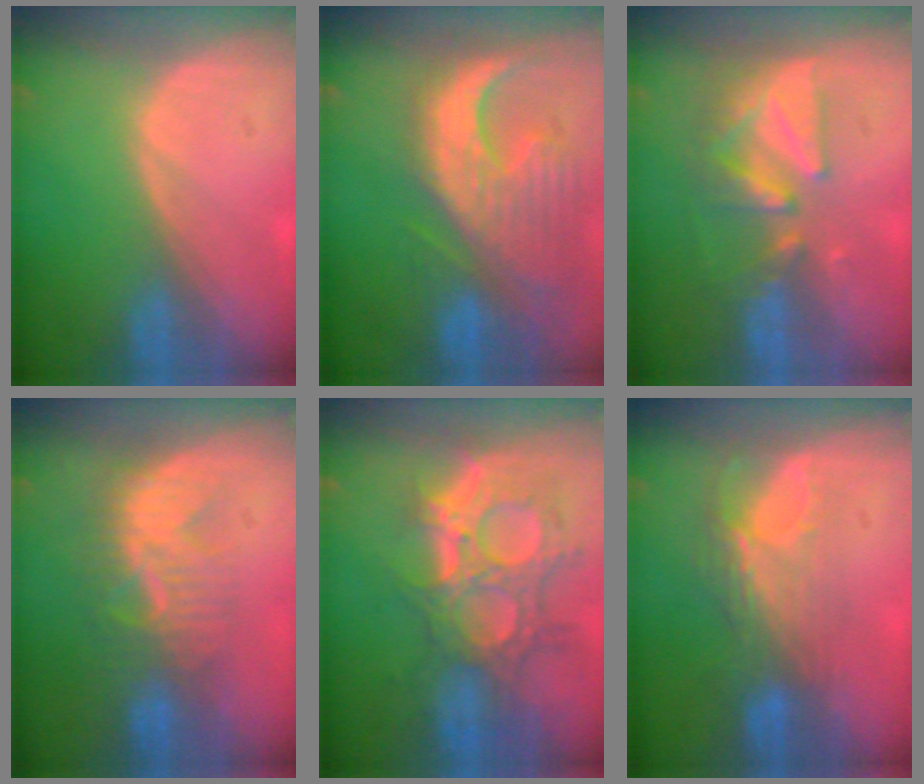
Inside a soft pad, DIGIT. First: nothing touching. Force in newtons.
{"total": 13.3, "press": 11.3, "slide": 7.0}
{"total": 8.6, "press": 7.7, "slide": 4.0}
{"total": 8.3, "press": 8.0, "slide": 2.2}
{"total": 12.0, "press": 10.8, "slide": 5.4}
{"total": 7.9, "press": 7.0, "slide": 3.7}